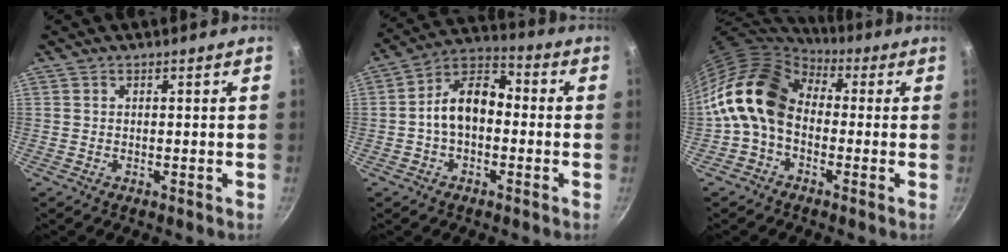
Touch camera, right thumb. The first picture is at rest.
{"total": 11.1, "force": [-1.0, 7.4, 8.3], "torque": [-0.110, 0.045, -0.037]}
{"total": 14.9, "force": [-0.2, 11.0, 10.1], "torque": [-0.167, 0.035, -0.025]}